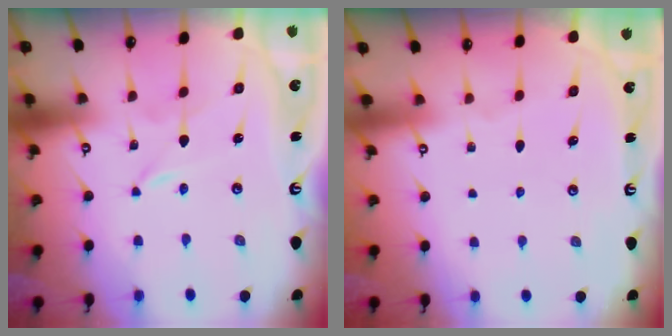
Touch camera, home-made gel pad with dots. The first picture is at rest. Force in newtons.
{"total": 0.0}